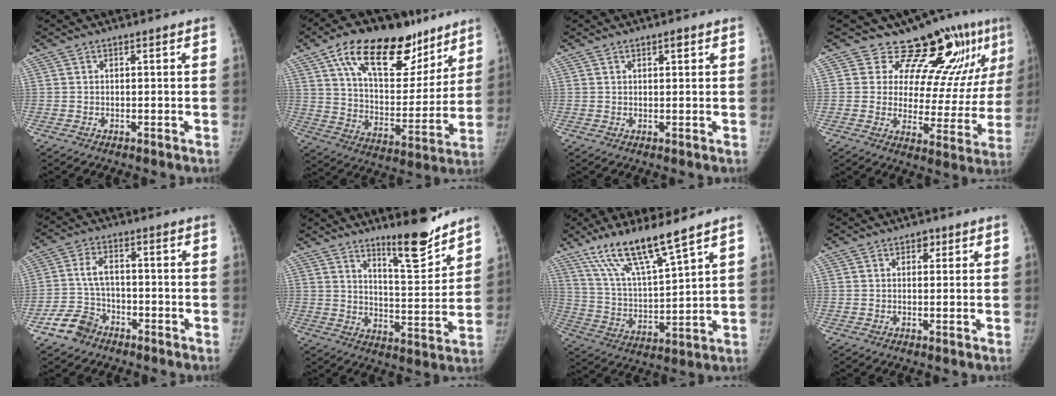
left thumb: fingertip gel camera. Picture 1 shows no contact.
{"total": 25.3, "force": [15.1, 12.6, 15.9], "torque": [-0.206, -0.033, 0.246]}
{"total": 1.4, "force": [0.8, 0.8, 0.8], "torque": [0.000, -0.002, 0.009]}
{"total": 15.9, "force": [11.2, 7.0, 8.9], "torque": [-0.059, -0.080, 0.139]}
{"total": 7.0, "force": [-4.3, 4.8, 2.6], "torque": [-0.044, 0.025, -0.082]}
{"total": 11.4, "force": [9.1, 2.3, 6.5], "torque": [-0.075, -0.081, 0.145]}
{"total": 14.3, "force": [10.4, 2.0, 9.7], "torque": [-0.175, -0.055, 0.208]}
{"total": 1.7, "force": [0.8, 1.3, 0.7], "torque": [0.007, 0.000, 0.004]}